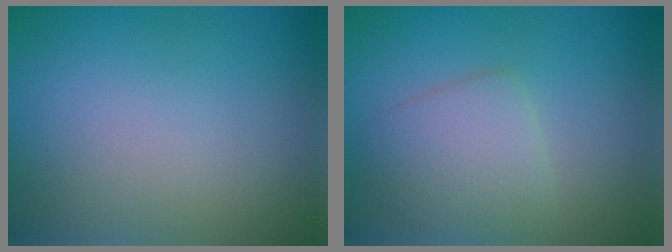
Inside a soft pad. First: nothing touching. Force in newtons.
{"total": 3.4, "press": 3.4, "slide": 0.1}